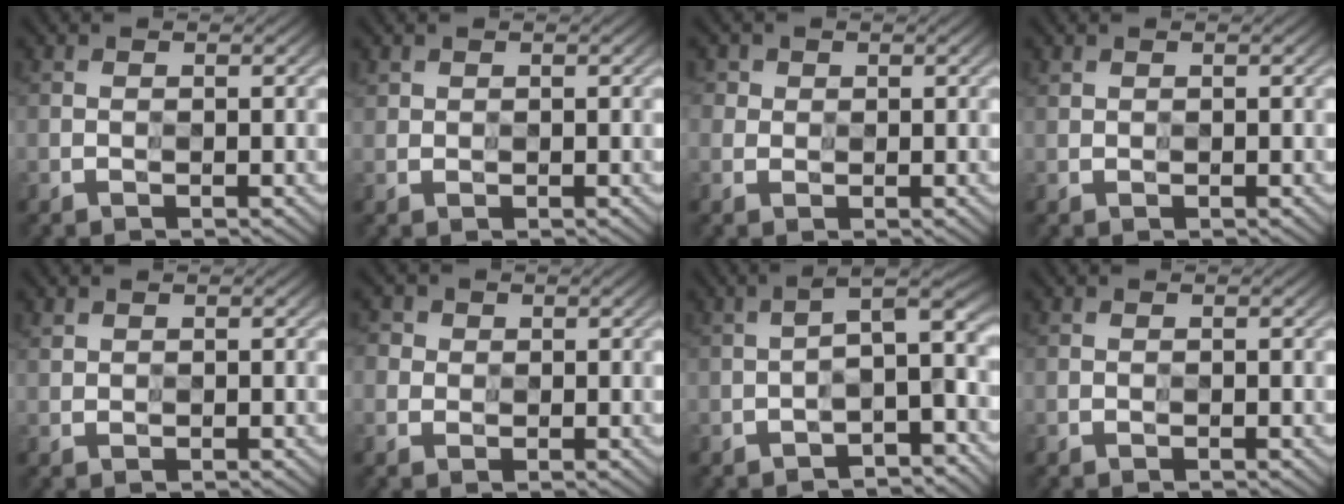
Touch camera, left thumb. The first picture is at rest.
{"total": 1.5, "force": [1.2, 0.9, 0.0], "torque": [-0.008, -0.001, 0.026]}
{"total": 2.5, "force": [1.4, 2.1, 0.0], "torque": [-0.008, 0.000, 0.024]}
{"total": 0.9, "force": [0.8, 0.3, 0.2], "torque": [-0.011, 0.003, 0.019]}
{"total": 1.3, "force": [1.2, 0.6, 0.1], "torque": [-0.008, 0.002, 0.027]}
{"total": 2.9, "force": [1.2, 2.7, 0.4], "torque": [-0.025, 0.000, 0.019]}
{"total": 8.1, "force": [-3.0, 2.2, 7.2], "torque": [-0.116, 0.013, -0.046]}
{"total": 0.0}